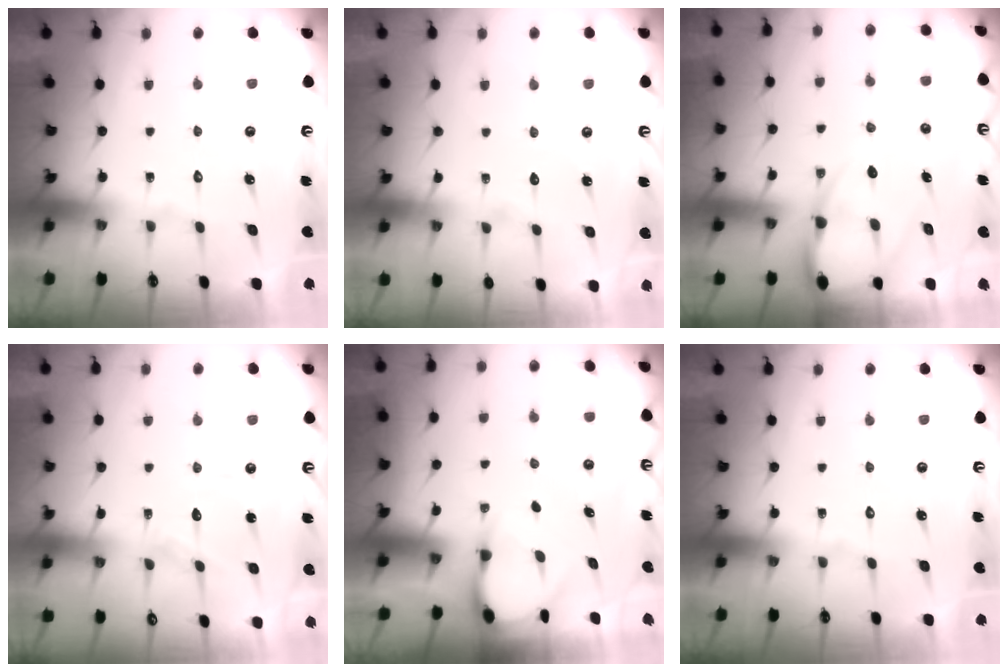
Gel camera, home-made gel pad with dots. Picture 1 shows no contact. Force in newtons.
{"total": 2.7, "press": 2.7, "slide": 0.3}
{"total": 9.7, "press": 9.6, "slide": 0.9}
{"total": 6.9, "press": 6.9, "slide": 0.5}
{"total": 3.1, "press": 3.1, "slide": 0.3}
{"total": 0.0}